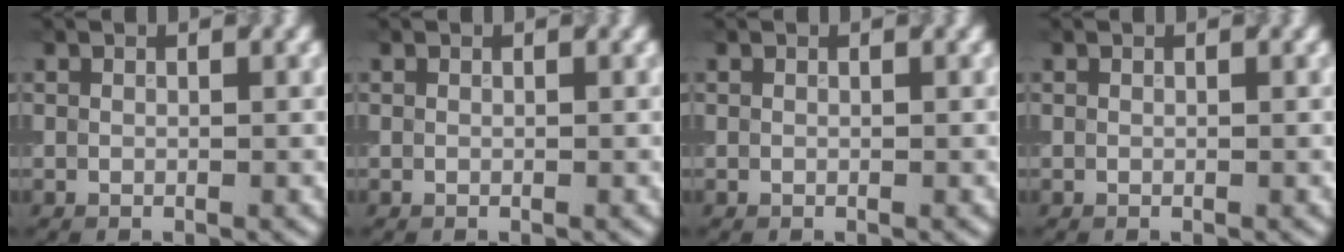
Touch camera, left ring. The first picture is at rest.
{"total": 0.0}
{"total": 0.0}
{"total": 0.0}